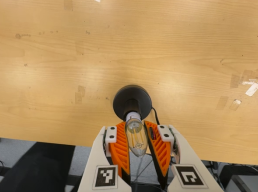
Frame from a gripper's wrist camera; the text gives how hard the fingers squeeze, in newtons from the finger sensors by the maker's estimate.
{"total": 13.5, "left": 13.1, "right": 13.8}